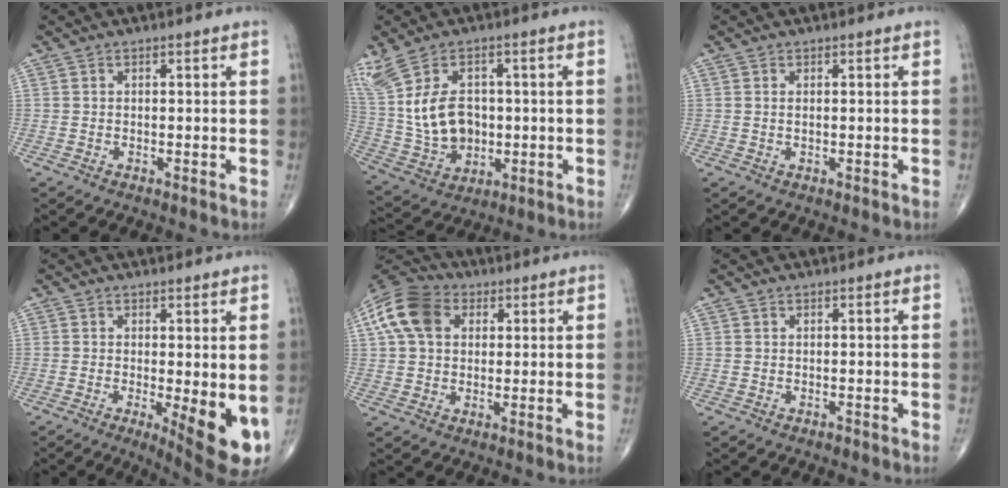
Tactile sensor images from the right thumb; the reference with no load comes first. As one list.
[{"total": 16.4, "force": [2.4, 11.1, 11.8], "torque": [-0.254, -0.001, 0.073]}, {"total": 0.6, "force": [0.2, 0.2, 0.5], "torque": [-0.013, -0.001, 0.006]}, {"total": 9.2, "force": [-1.5, 2.6, 8.7], "torque": [-0.112, -0.022, -0.013]}, {"total": 12.1, "force": [3.7, 8.7, 7.5], "torque": [-0.140, 0.015, 0.058]}, {"total": 0.0}]